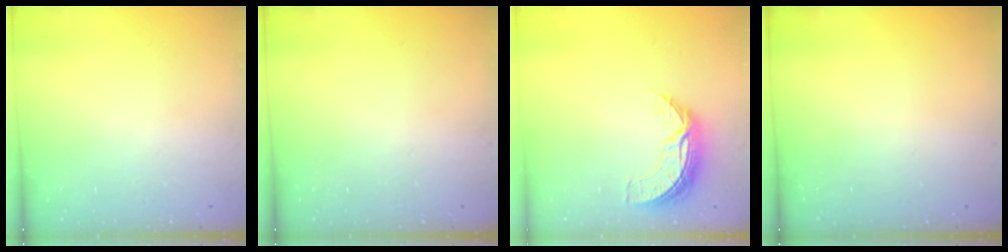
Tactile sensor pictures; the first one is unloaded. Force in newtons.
{"total": 0.0}
{"total": 8.4, "press": 8.4, "slide": 0.2}
{"total": 0.0}